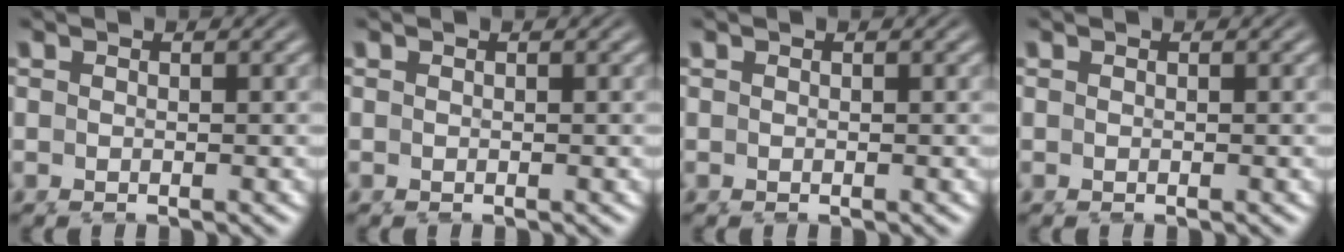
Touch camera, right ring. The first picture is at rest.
{"total": 0.0}
{"total": 0.0}
{"total": 0.0}